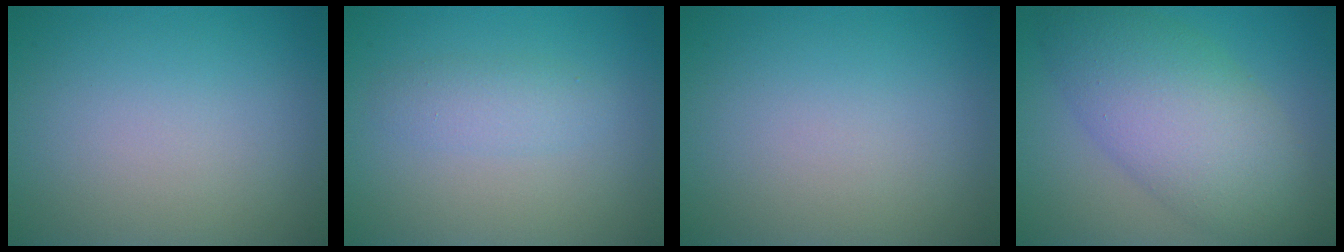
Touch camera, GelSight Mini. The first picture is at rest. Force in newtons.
{"total": 1.9, "press": 1.9, "slide": 0.0}
{"total": 0.0}
{"total": 8.6, "press": 8.5, "slide": 0.5}